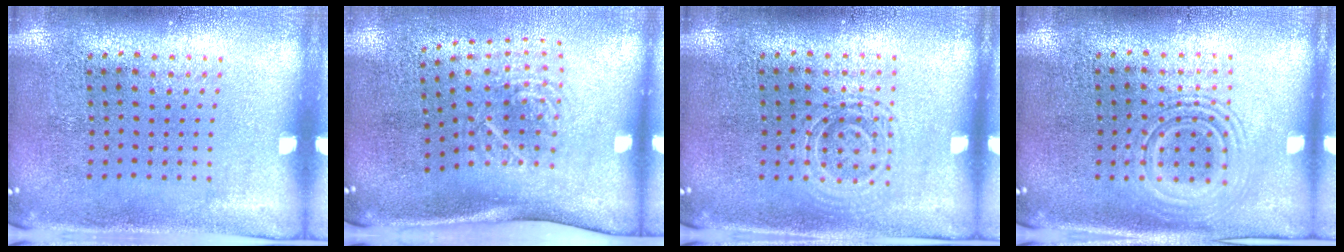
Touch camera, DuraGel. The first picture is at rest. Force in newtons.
{"total": 1.9, "press": 1.3, "slide": 1.4}
{"total": 2.2, "press": 2.1, "slide": 0.4}
{"total": 2.7, "press": 2.6, "slide": 0.4}